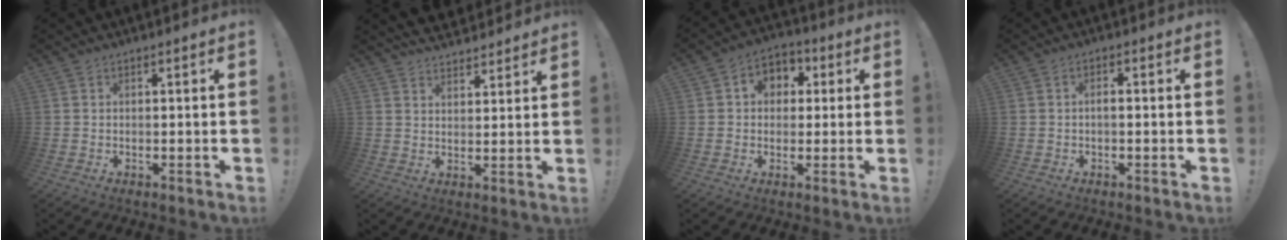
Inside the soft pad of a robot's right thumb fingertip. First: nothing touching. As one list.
[{"total": 4.8, "force": [4.4, 1.9, 0.6], "torque": [-0.008, -0.034, 0.081]}, {"total": 6.3, "force": [0.4, 5.9, 2.3], "torque": [-0.027, 0.007, 0.011]}, {"total": 1.7, "force": [-0.7, 0.5, 1.6], "torque": [-0.031, 0.007, -0.012]}]